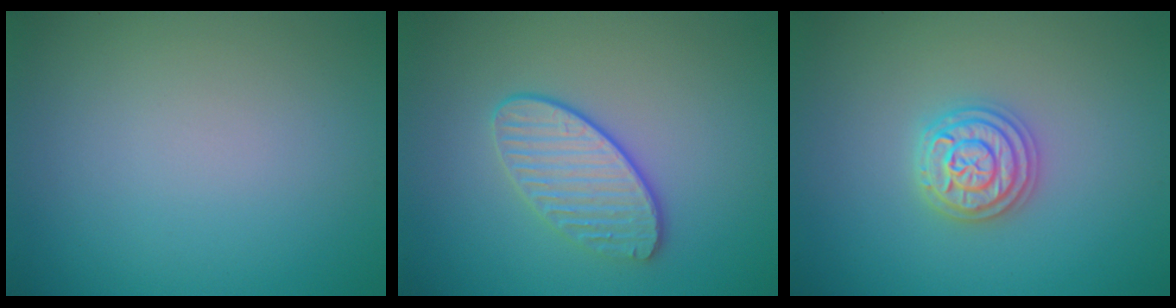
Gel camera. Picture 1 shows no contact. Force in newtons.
{"total": 3.0, "press": 2.8, "slide": 1.2}
{"total": 3.7, "press": 3.6, "slide": 0.5}